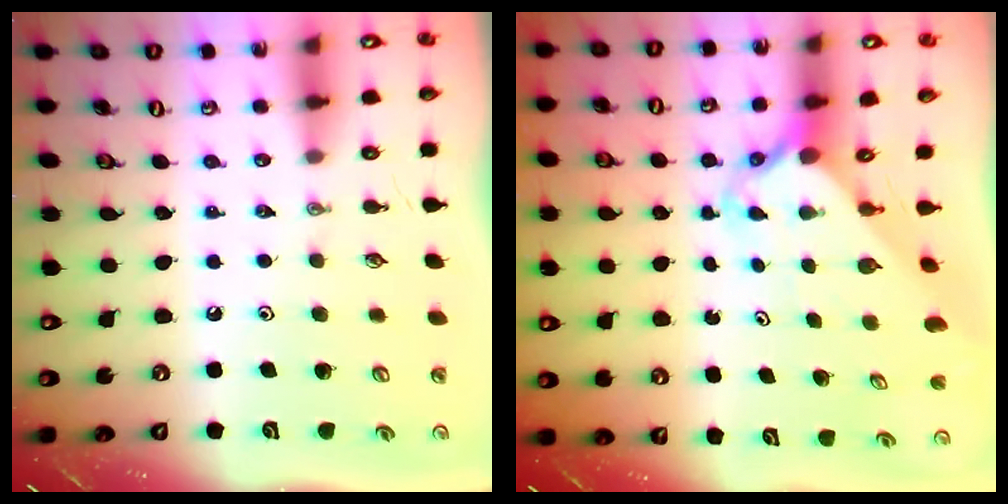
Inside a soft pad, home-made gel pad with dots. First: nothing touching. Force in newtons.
{"total": 2.5, "press": 2.5, "slide": 0.2}